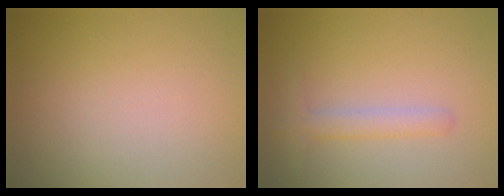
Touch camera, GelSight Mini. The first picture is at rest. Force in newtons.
{"total": 1.8, "press": 1.8, "slide": 0.1}